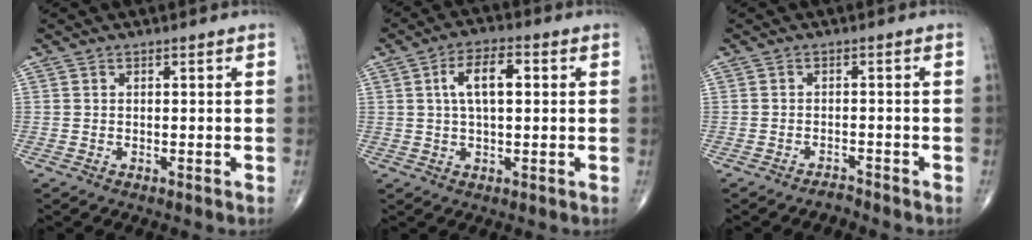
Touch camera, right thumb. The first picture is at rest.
{"total": 7.6, "force": [1.5, 3.4, 6.6], "torque": [-0.117, 0.013, 0.022]}
{"total": 1.5, "force": [-1.5, 0.3, -0.1], "torque": [0.000, 0.006, -0.026]}